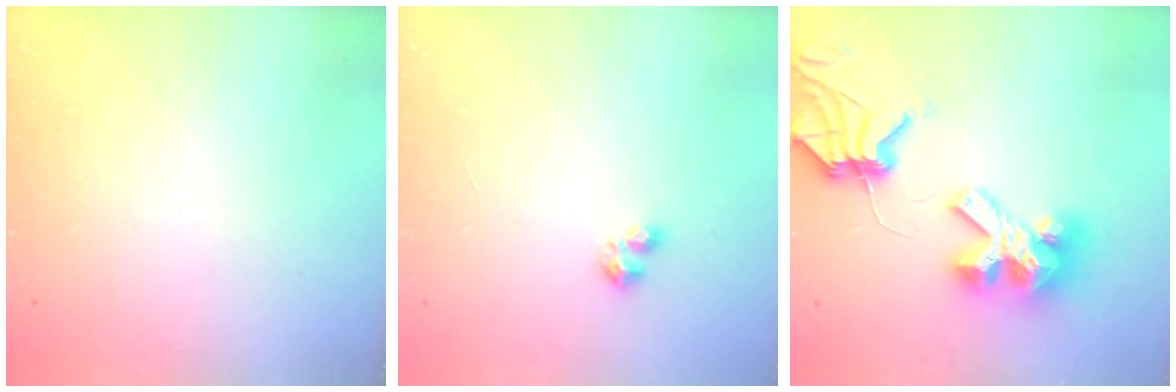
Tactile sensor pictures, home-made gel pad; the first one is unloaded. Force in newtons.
{"total": 2.8, "press": 2.8, "slide": 0.5}
{"total": 12.0, "press": 11.9, "slide": 1.3}